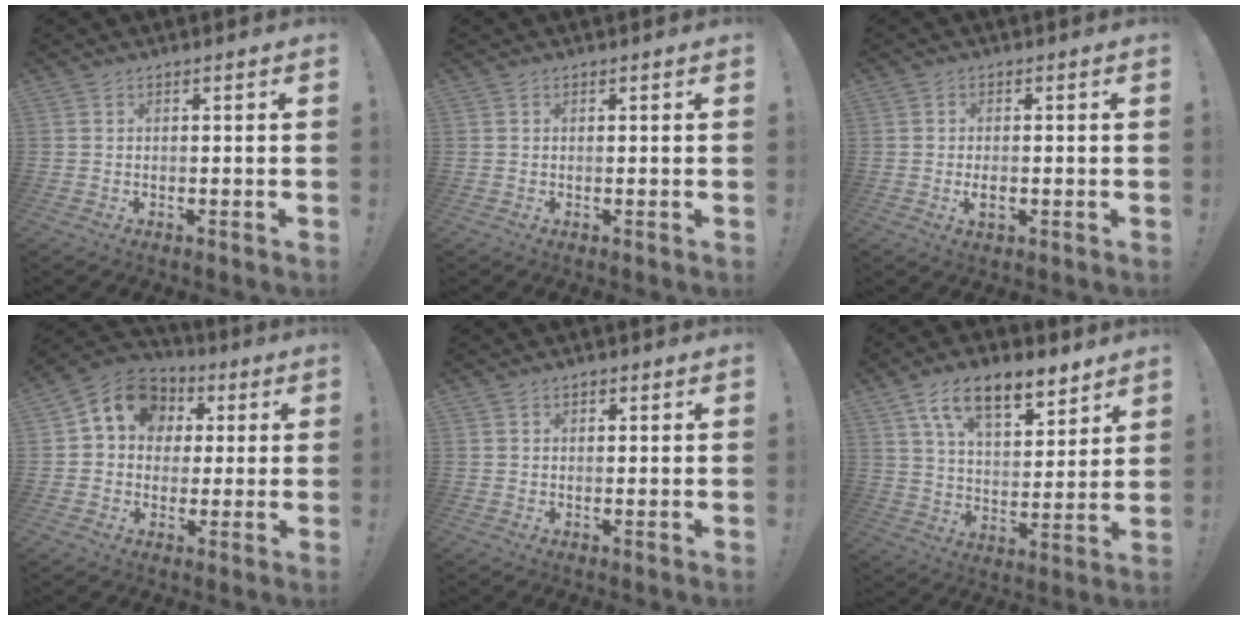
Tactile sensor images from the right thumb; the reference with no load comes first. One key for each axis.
{"total": 0.0}
{"total": 2.9, "fx": -0.7, "fy": 1.4, "fz": 2.4, "tx": -0.046, "ty": 0.001, "tz": -0.012}
{"total": 11.4, "fx": 3.2, "fy": 9.7, "fz": 5.2, "tx": -0.066, "ty": -0.007, "tz": 0.063}
{"total": 1.0, "fx": 0.5, "fy": 0.8, "fz": 0.4, "tx": -0.006, "ty": 0.001, "tz": 0.009}
{"total": 14.5, "fx": 9.6, "fy": 6.8, "fz": 8.5, "tx": -0.141, "ty": -0.050, "tz": 0.171}